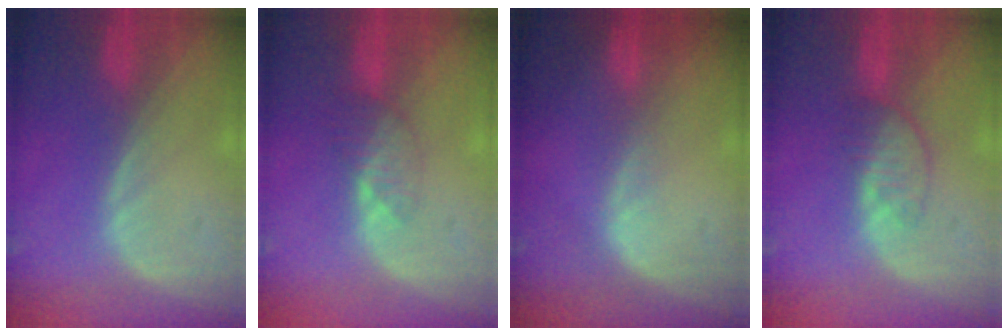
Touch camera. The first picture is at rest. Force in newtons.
{"total": 3.4, "press": 3.1, "slide": 1.5}
{"total": 1.5, "press": 1.0, "slide": 1.1}
{"total": 3.9, "press": 3.4, "slide": 1.8}